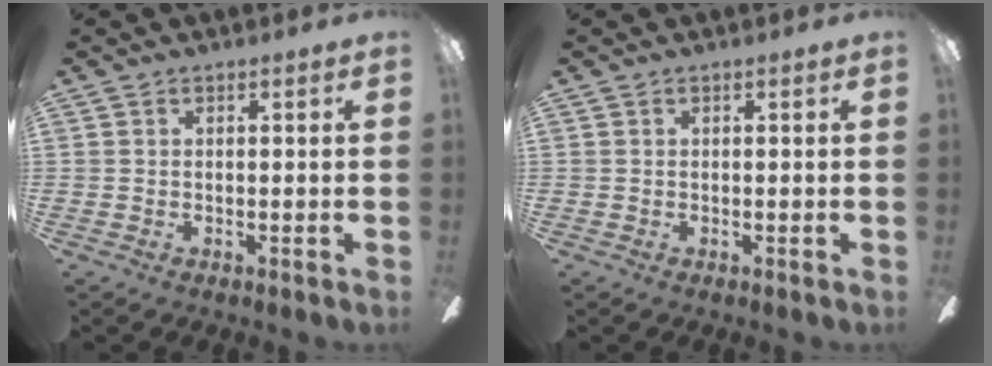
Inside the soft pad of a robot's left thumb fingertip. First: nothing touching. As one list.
[{"total": 0.0}]